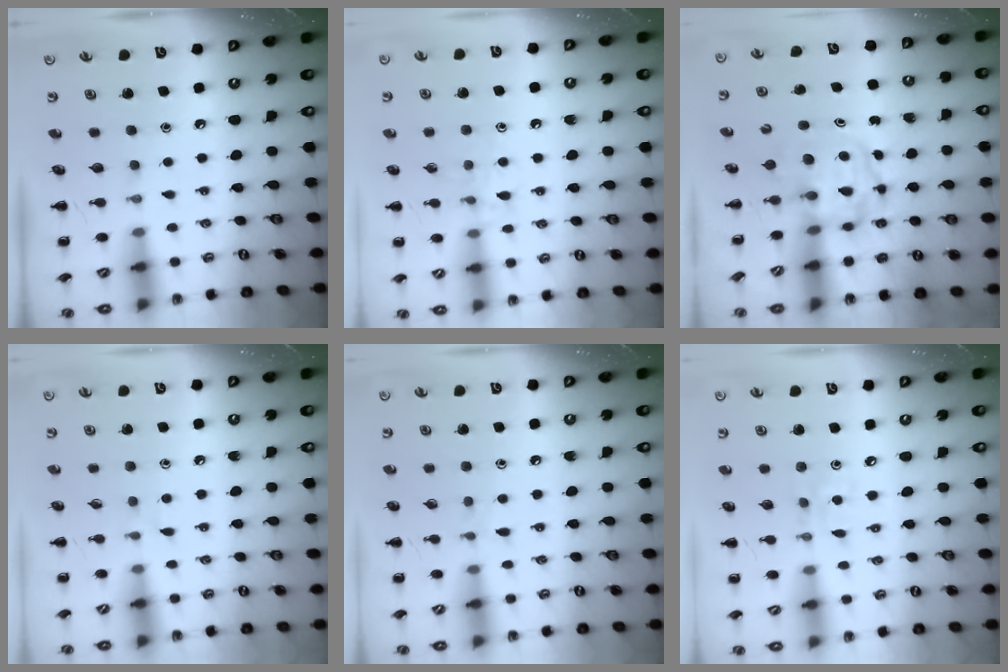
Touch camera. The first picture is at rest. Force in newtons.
{"total": 8.5, "press": 8.4, "slide": 1.2}
{"total": 3.8, "press": 3.7, "slide": 0.6}
{"total": 3.9, "press": 3.6, "slide": 1.5}
{"total": 5.4, "press": 4.9, "slide": 2.1}
{"total": 2.1, "press": 2.1, "slide": 0.6}